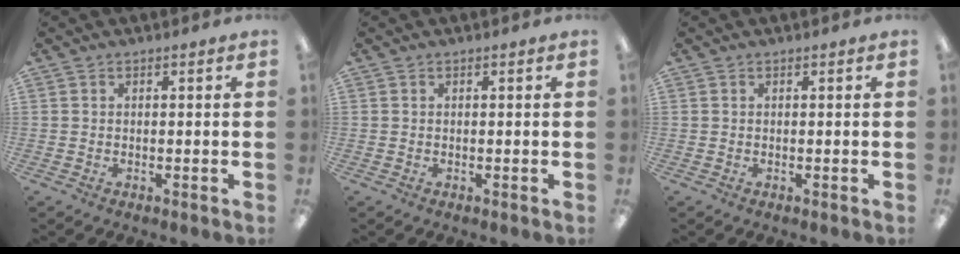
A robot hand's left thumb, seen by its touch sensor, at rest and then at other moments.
{"total": 0.0}
{"total": 0.0}